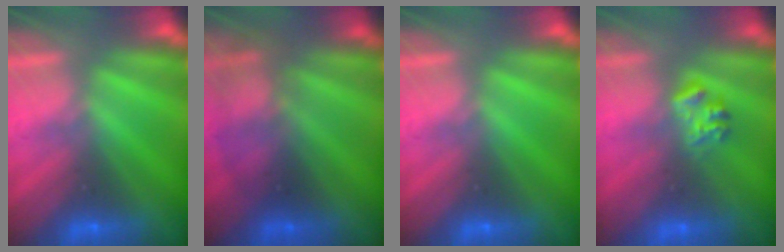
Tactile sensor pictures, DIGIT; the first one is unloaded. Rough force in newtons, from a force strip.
{"total": 2.2}
{"total": 0.0}
{"total": 2.3}